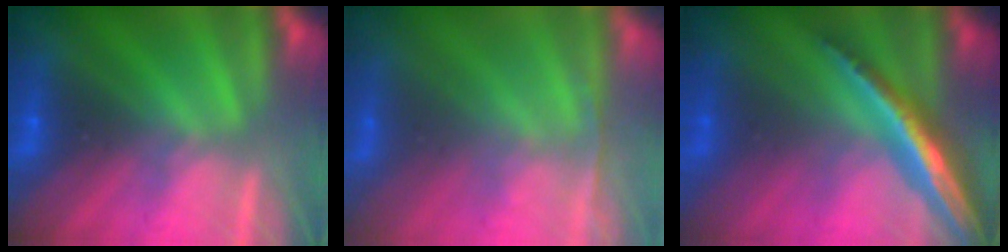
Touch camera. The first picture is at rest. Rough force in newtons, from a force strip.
{"total": 1.2}
{"total": 1.8}